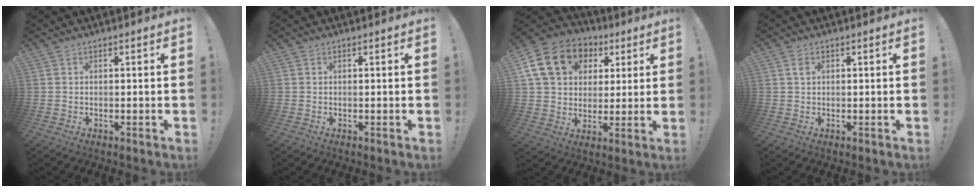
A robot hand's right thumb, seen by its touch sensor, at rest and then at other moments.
{"total": 0.0}
{"total": 18.1, "force": [6.6, 14.1, 9.2], "torque": [-0.133, -0.016, 0.136]}
{"total": 1.9, "force": [0.6, 1.7, 0.6], "torque": [0.005, -0.005, 0.007]}